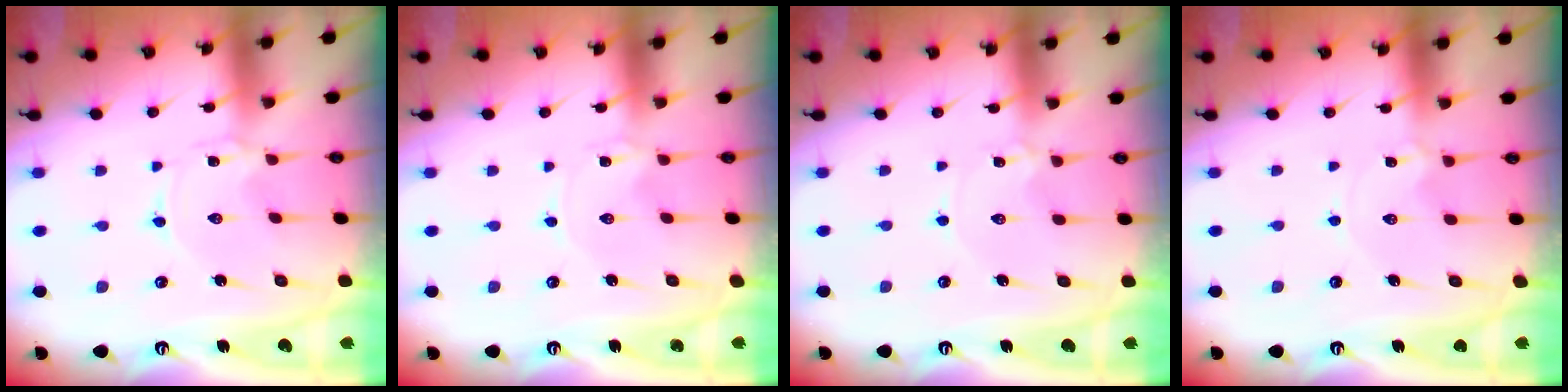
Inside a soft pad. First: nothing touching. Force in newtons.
{"total": 0.0}
{"total": 1.1, "press": 1.1, "slide": 0.1}
{"total": 1.8, "press": 1.8, "slide": 0.1}